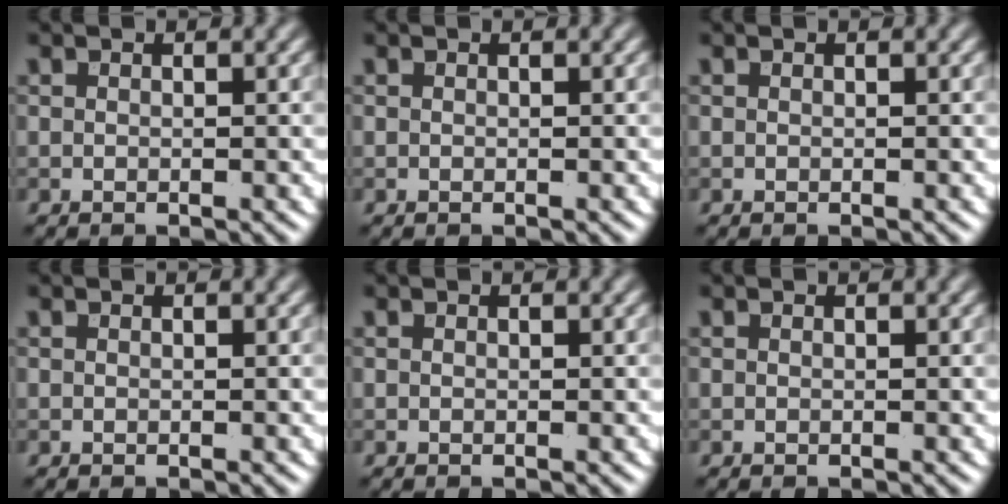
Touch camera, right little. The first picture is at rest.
{"total": 0.0}
{"total": 0.0}
{"total": 0.0}
{"total": 0.0}
{"total": 0.0}